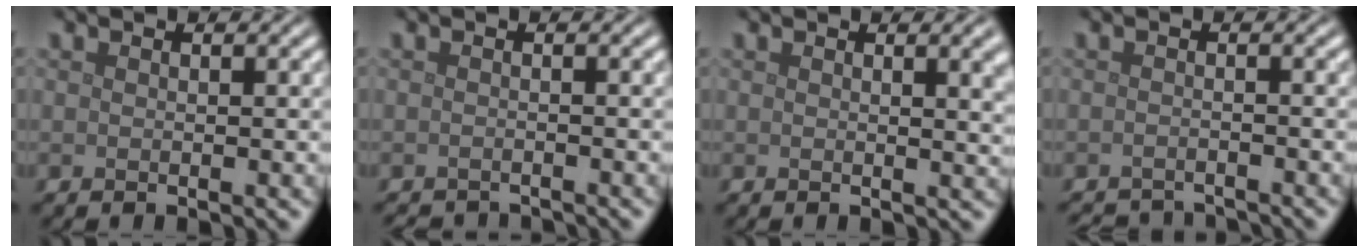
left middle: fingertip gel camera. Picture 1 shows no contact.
{"total": 2.8, "force": [-2.8, 0.2, 0.5], "torque": [-0.003, -0.011, -0.041]}
{"total": 3.6, "force": [1.3, 1.3, 3.1], "torque": [-0.025, 0.006, 0.017]}
{"total": 3.6, "force": [-3.5, 0.4, 0.5], "torque": [-0.011, -0.003, -0.055]}